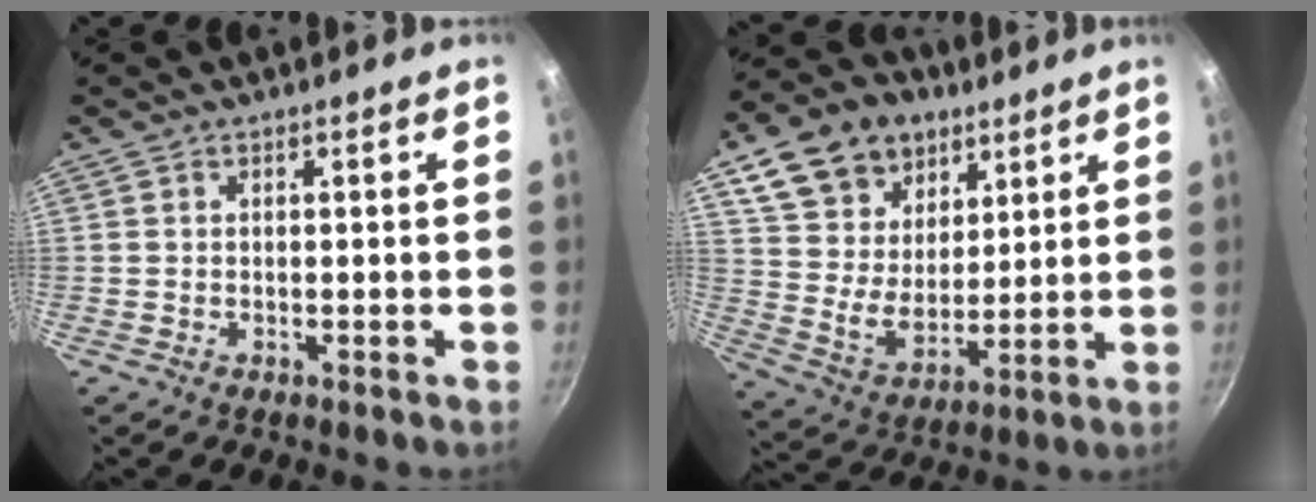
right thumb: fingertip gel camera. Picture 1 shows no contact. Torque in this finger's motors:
{"motor_torque": [-1.34, 1.81, 0.16, -0.03, 0.33]}